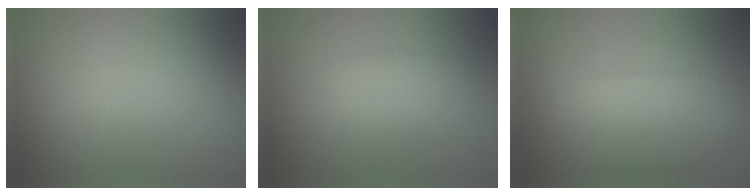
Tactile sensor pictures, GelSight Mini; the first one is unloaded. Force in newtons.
{"total": 2.4, "press": 2.4, "slide": 0.4}
{"total": 4.6, "press": 4.6, "slide": 0.1}